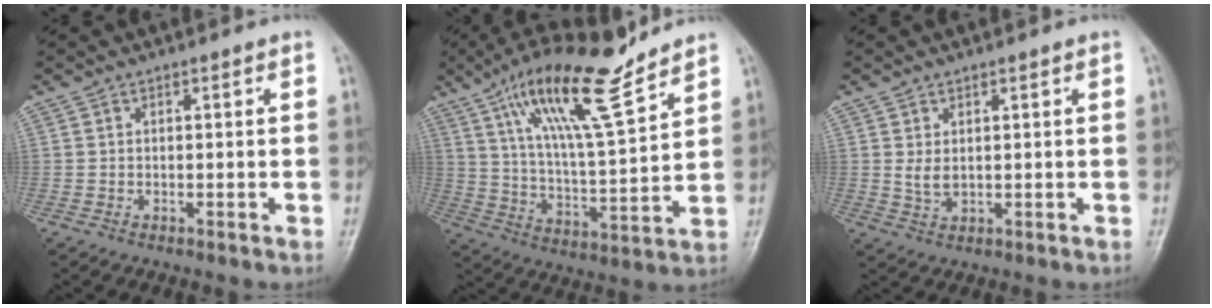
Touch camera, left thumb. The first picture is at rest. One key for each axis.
{"total": 18.3, "fx": 12.2, "fy": 3.8, "fz": 13.1, "tx": -0.213, "ty": -0.057, "tz": 0.219}
{"total": 2.4, "fx": 0.6, "fy": 1.4, "fz": 1.9, "tx": -0.032, "ty": -0.007, "tz": 0.017}